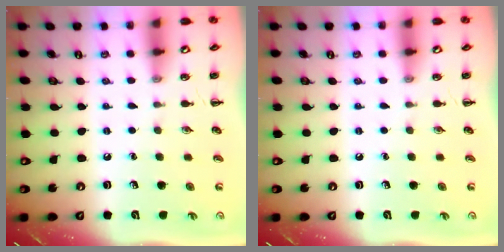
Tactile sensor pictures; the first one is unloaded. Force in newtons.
{"total": 0.0}